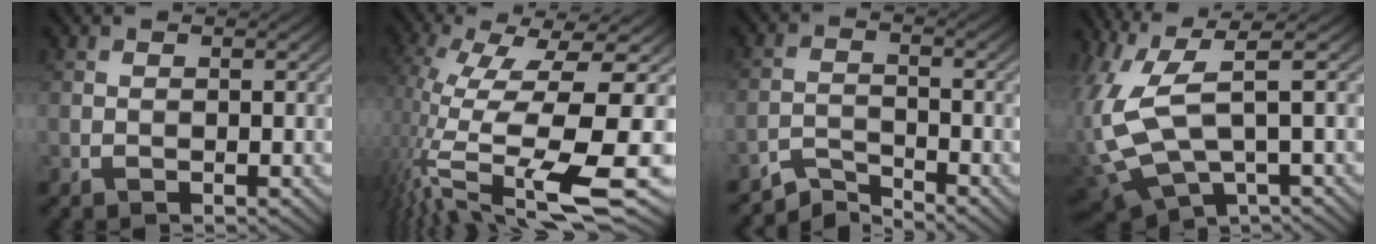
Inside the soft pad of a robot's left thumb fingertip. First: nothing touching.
{"total": 13.3, "force": [-1.2, 3.5, 12.8], "torque": [-0.263, -0.013, -0.002]}
{"total": 3.5, "force": [-3.5, 0.5, 0.5], "torque": [-0.009, 0.000, -0.078]}
{"total": 13.3, "force": [1.5, 5.8, 11.9], "torque": [-0.306, -0.018, 0.054]}